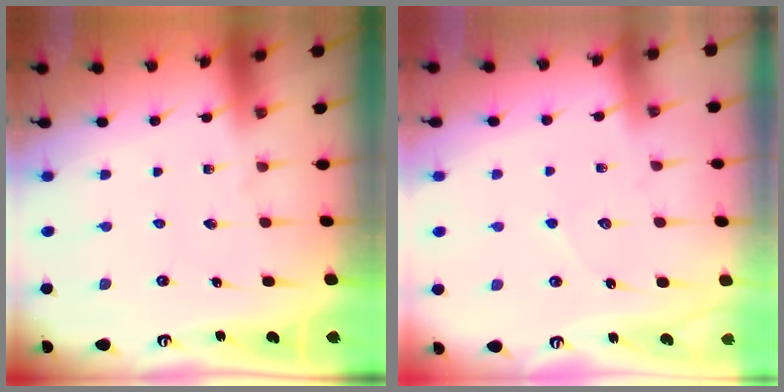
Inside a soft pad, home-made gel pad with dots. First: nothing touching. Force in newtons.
{"total": 3.8, "press": 3.8, "slide": 0.3}